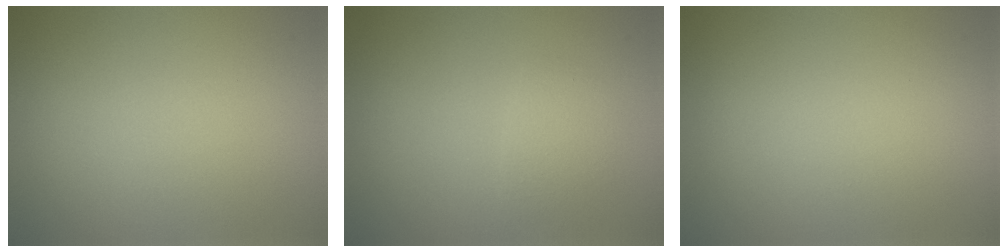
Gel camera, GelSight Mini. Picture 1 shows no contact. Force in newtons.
{"total": 1.3, "press": 1.3, "slide": 0.0}
{"total": 0.0}